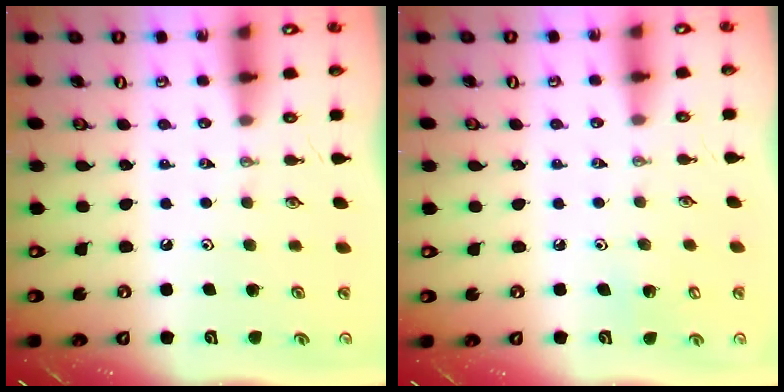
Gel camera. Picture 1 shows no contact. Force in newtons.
{"total": 2.9, "press": 2.9, "slide": 0.3}